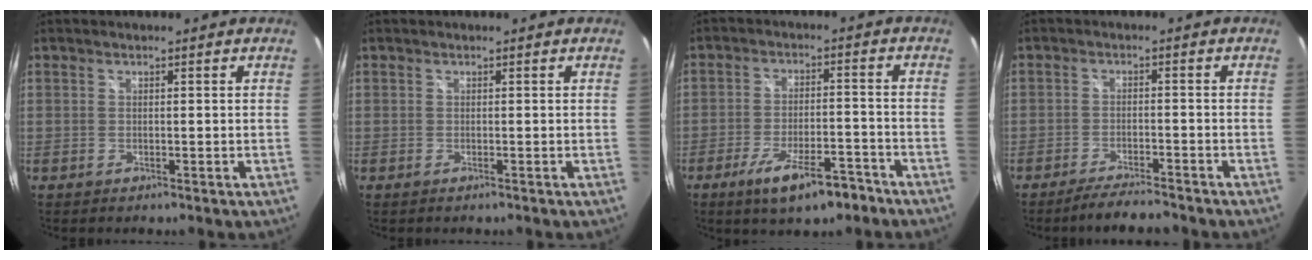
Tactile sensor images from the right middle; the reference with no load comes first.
{"total": 0.6, "force": [-0.4, -0.1, 0.5], "torque": [-0.008, -0.001, -0.007]}
{"total": 10.7, "force": [-7.1, 3.1, 7.4], "torque": [-0.145, -0.012, -0.109]}
{"total": 6.6, "force": [-5.9, 0.6, 2.9], "torque": [-0.070, -0.009, -0.097]}